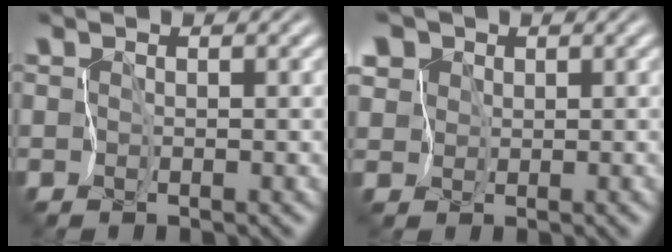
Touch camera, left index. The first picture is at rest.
{"total": 8.0, "force": [4.4, 5.8, 3.4], "torque": [-0.075, 0.024, 0.046]}